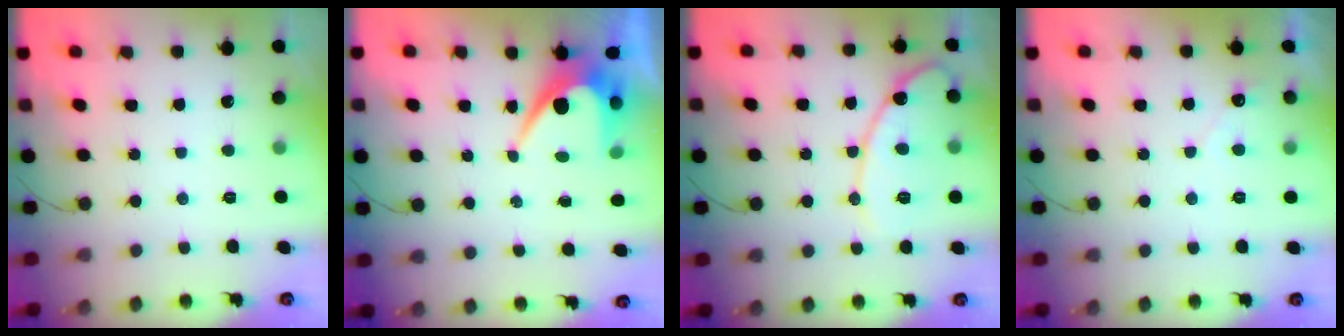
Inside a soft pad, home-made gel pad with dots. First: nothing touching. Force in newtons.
{"total": 7.7, "press": 7.7, "slide": 0.1}
{"total": 13.9, "press": 13.9, "slide": 1.1}
{"total": 2.8, "press": 2.8, "slide": 0.2}